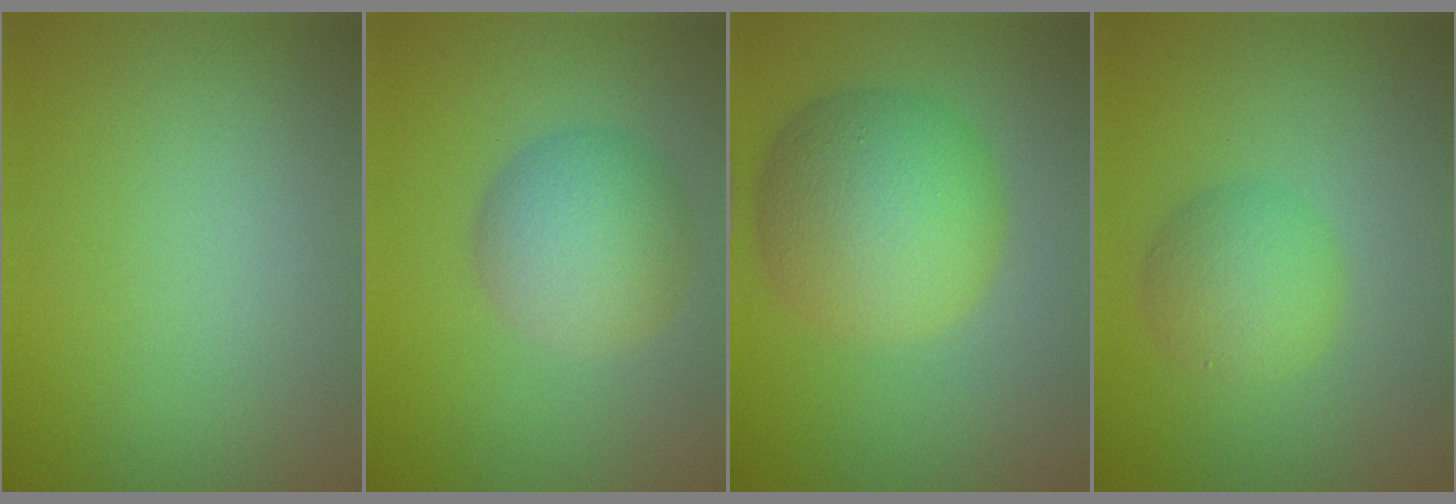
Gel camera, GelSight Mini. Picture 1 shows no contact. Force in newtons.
{"total": 5.0, "press": 5.0, "slide": 0.2}
{"total": 8.0, "press": 8.0, "slide": 0.1}
{"total": 3.4, "press": 3.4, "slide": 0.1}